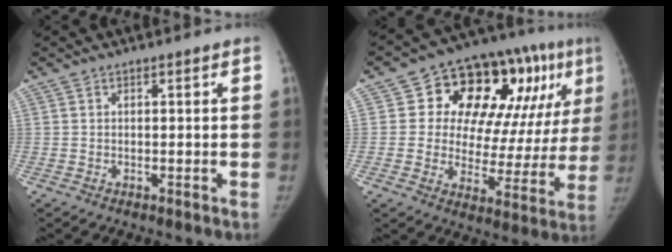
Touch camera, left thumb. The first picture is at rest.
{"total": 22.7, "force": [8.5, 12.2, 17.2], "torque": [-0.187, 0.007, 0.122]}